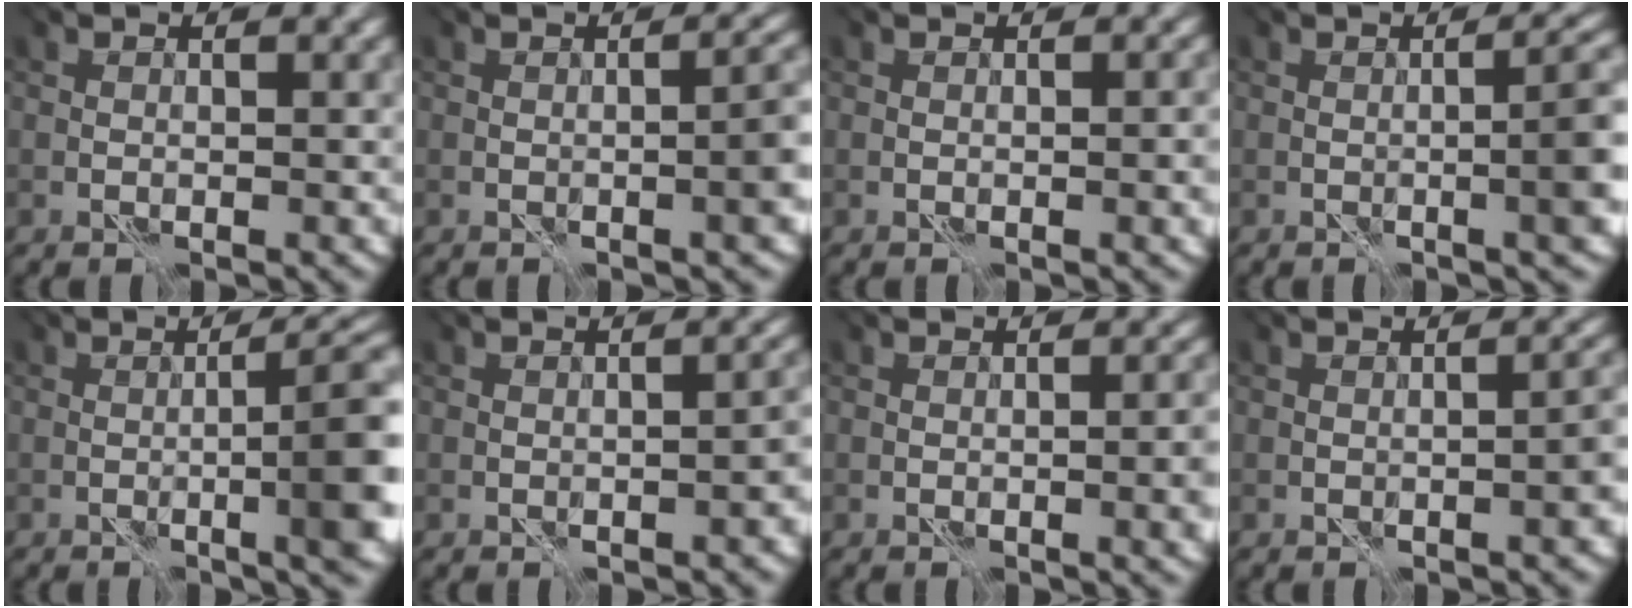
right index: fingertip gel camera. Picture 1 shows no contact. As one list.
[{"total": 3.3, "force": [-0.6, 0.4, 3.2], "torque": [-0.028, 0.013, -0.009]}, {"total": 1.3, "force": [0.2, 0.2, 1.3], "torque": [-0.016, 0.005, 0.006]}, {"total": 4.7, "force": [-0.6, 0.7, 4.6], "torque": [-0.045, 0.013, -0.009]}, {"total": 7.3, "force": [-0.5, 1.3, 7.1], "torque": [-0.073, 0.012, -0.004]}, {"total": 1.9, "force": [-0.7, 0.1, 1.8], "torque": [-0.018, 0.009, -0.007]}, {"total": 3.0, "force": [-0.1, 0.7, 2.9], "torque": [-0.021, 0.005, 0.004]}, {"total": 2.3, "force": [-0.7, 0.1, 2.2], "torque": [-0.016, 0.011, -0.006]}]